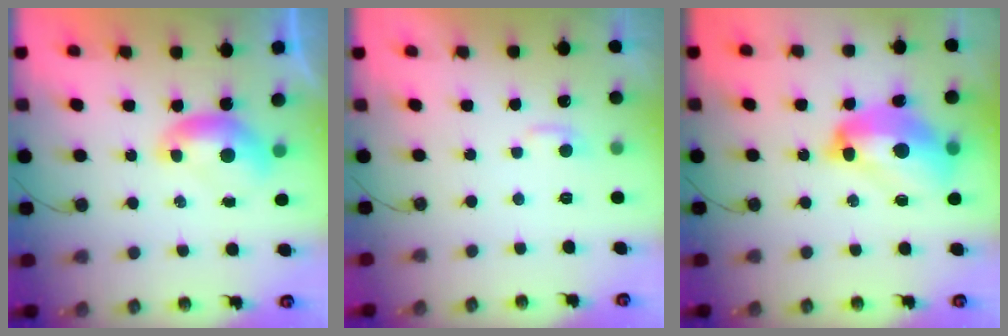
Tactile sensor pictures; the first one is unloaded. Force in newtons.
{"total": 2.8, "press": 2.8, "slide": 0.4}
{"total": 10.9, "press": 10.7, "slide": 1.7}